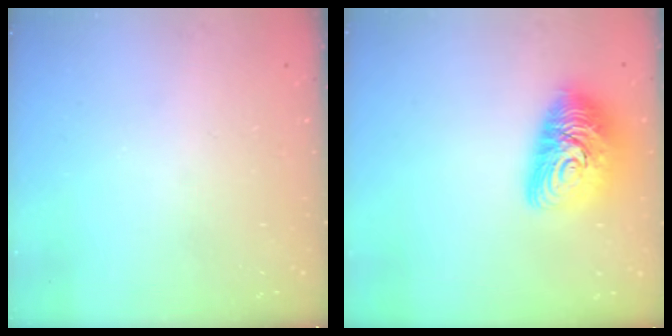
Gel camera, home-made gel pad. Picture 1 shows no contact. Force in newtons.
{"total": 15.6, "press": 15.5, "slide": 1.1}